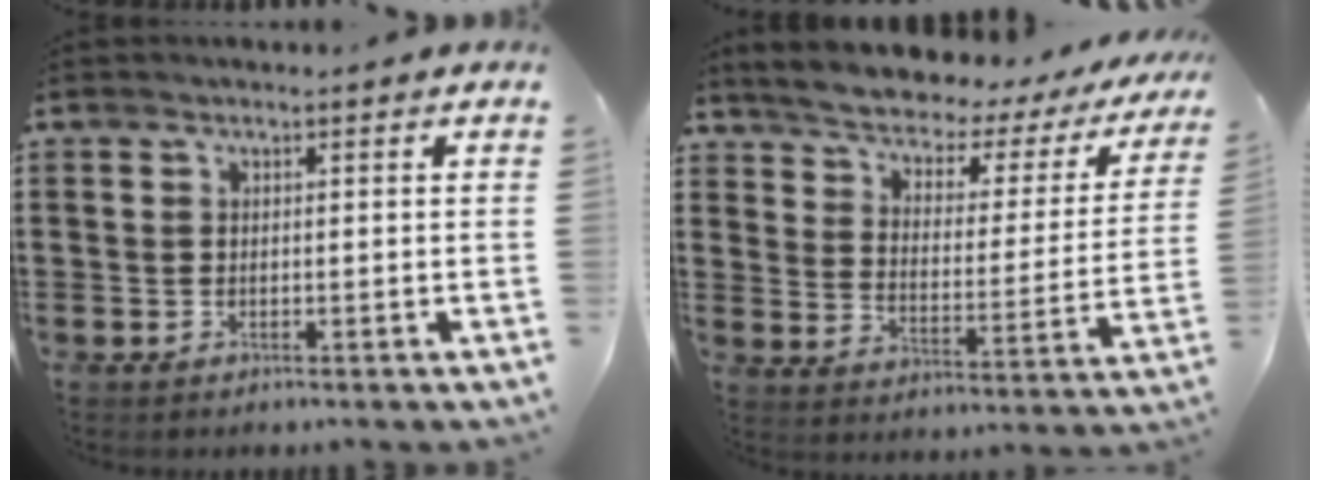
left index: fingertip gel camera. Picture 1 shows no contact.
{"total": 3.9, "force": [3.7, 0.6, 1.2], "torque": [-0.046, -0.036, 0.053]}